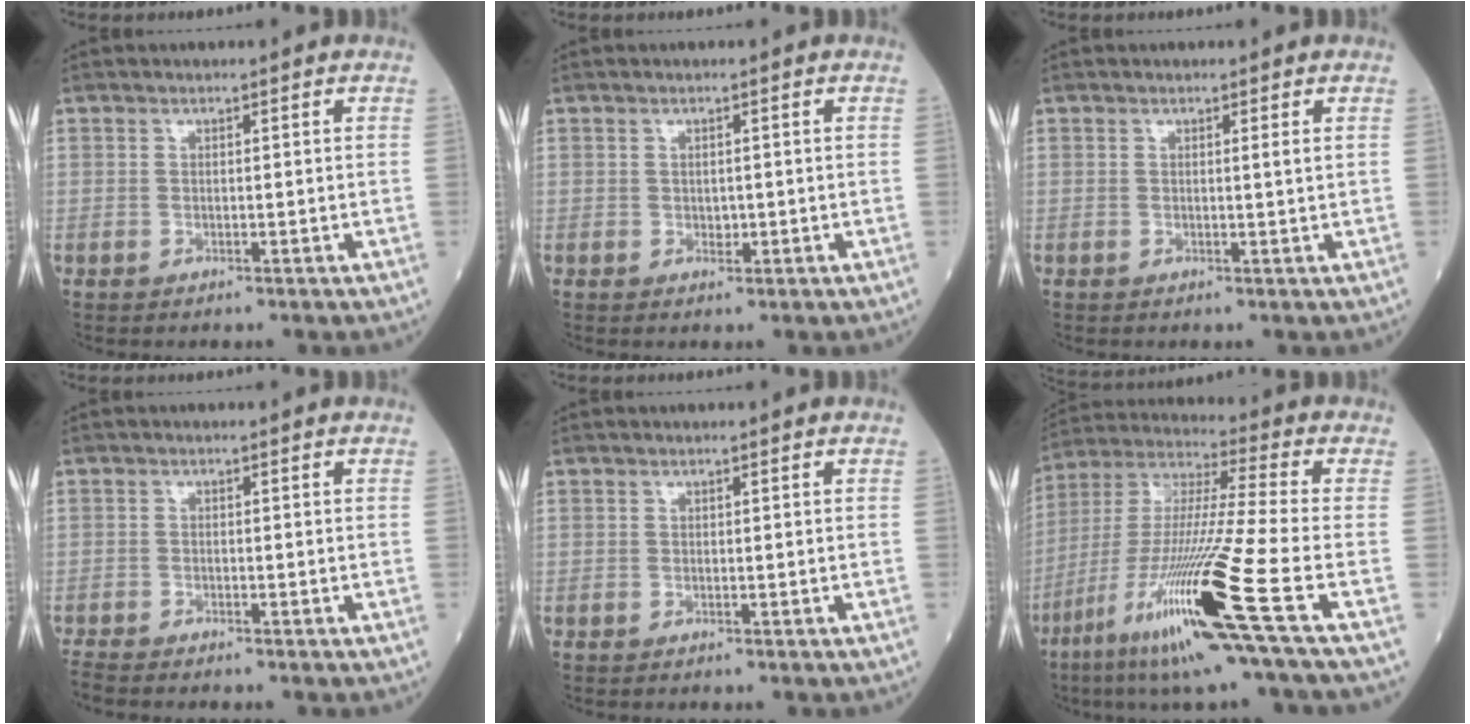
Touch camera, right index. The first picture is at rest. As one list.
[{"total": 1.1, "force": [0.0, 0.8, 0.8], "torque": [-0.012, 0.000, 0.001]}, {"total": 0.7, "force": [0.3, -0.2, 0.6], "torque": [-0.016, -0.003, 0.005]}, {"total": 2.9, "force": [-2.8, -0.1, 0.9], "torque": [-0.020, -0.011, -0.051]}, {"total": 0.0}, {"total": 21.5, "force": [-9.3, -1.1, 19.4], "torque": [-0.393, -0.046, -0.181]}]